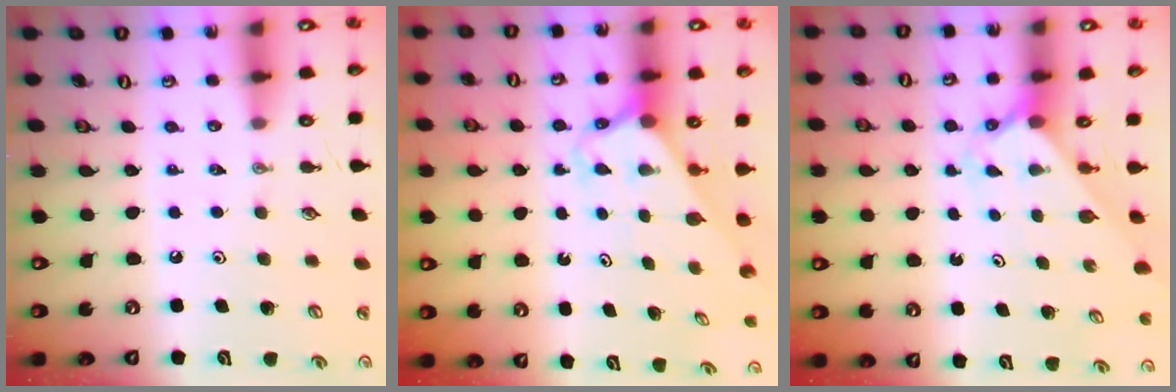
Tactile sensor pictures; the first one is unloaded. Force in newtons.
{"total": 2.4, "press": 2.4, "slide": 0.2}
{"total": 1.9, "press": 1.9, "slide": 0.1}